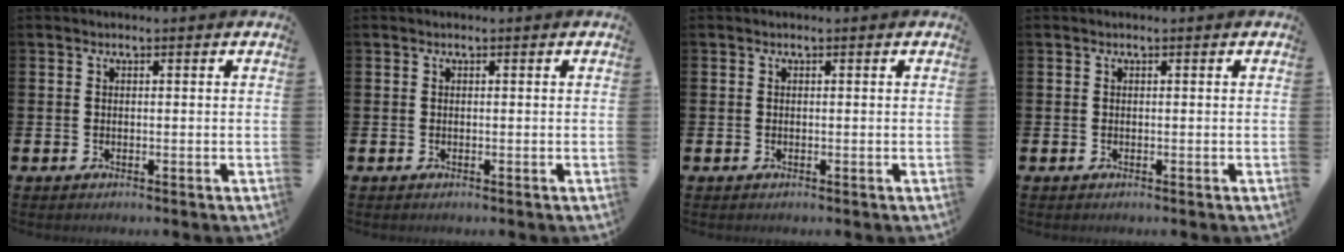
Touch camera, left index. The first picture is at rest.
{"total": 0.0}
{"total": 0.0}
{"total": 0.0}